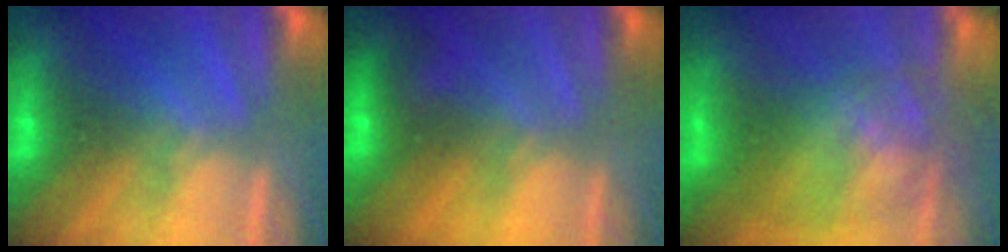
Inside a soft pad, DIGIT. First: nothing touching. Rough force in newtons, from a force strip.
{"total": 2.3}
{"total": 7.0}